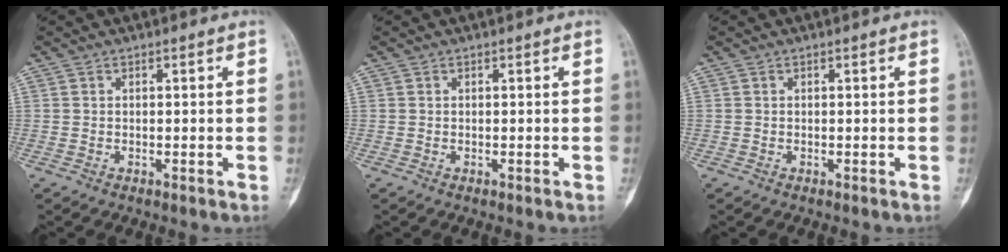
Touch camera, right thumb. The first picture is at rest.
{"total": 0.0}
{"total": 0.0}